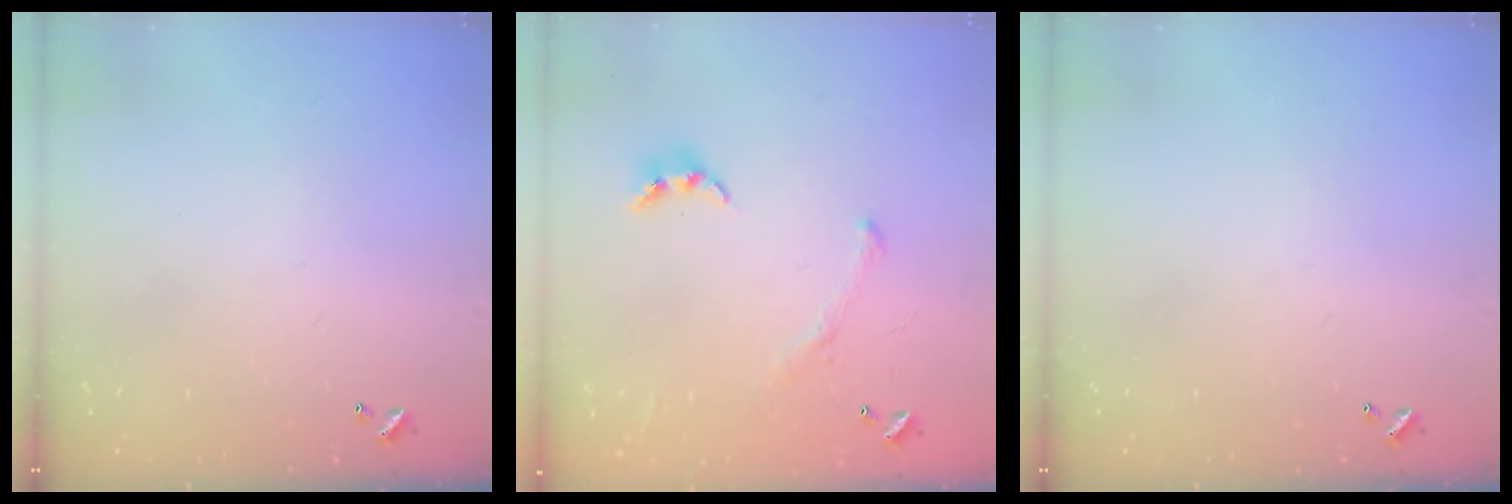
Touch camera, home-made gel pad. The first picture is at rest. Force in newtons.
{"total": 2.3, "press": 2.3, "slide": 0.5}
{"total": 0.0}